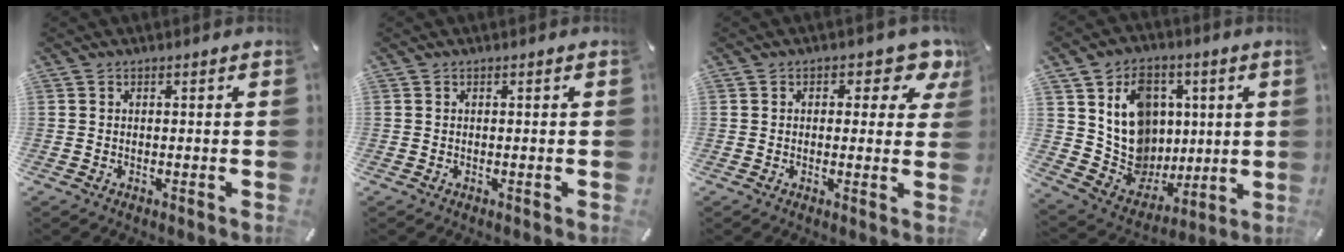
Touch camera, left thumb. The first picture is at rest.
{"total": 0.0}
{"total": 6.3, "force": [3.0, 3.7, 4.1], "torque": [-0.042, -0.018, 0.044]}
{"total": 16.4, "force": [2.9, 14.4, 7.2], "torque": [-0.118, -0.013, 0.075]}